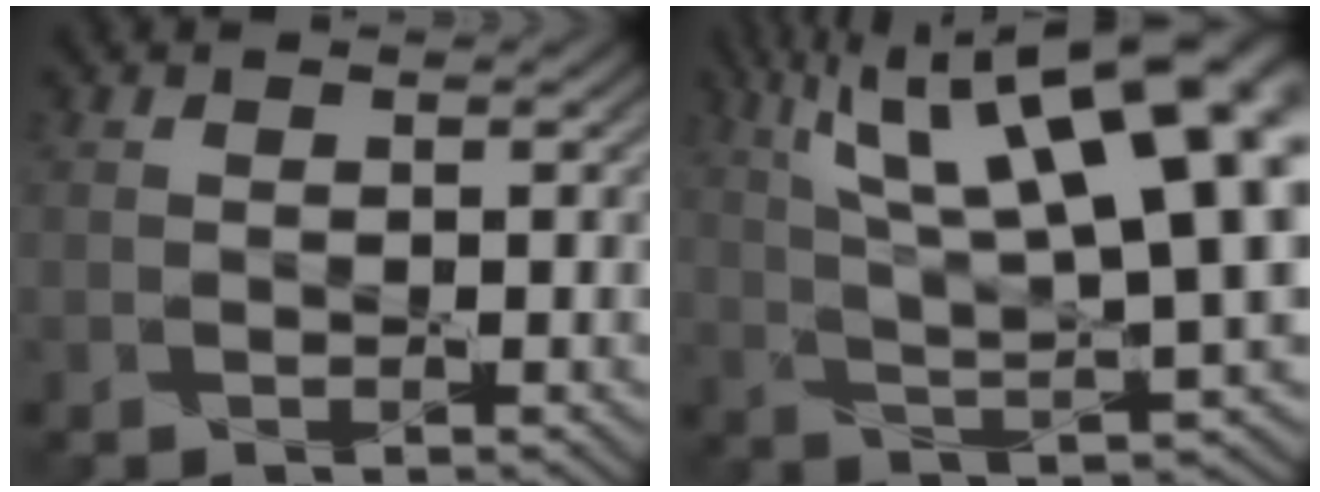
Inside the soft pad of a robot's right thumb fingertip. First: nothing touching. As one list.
[{"total": 19.0, "force": [7.6, 5.5, 16.5], "torque": [-0.255, 0.048, 0.124]}]